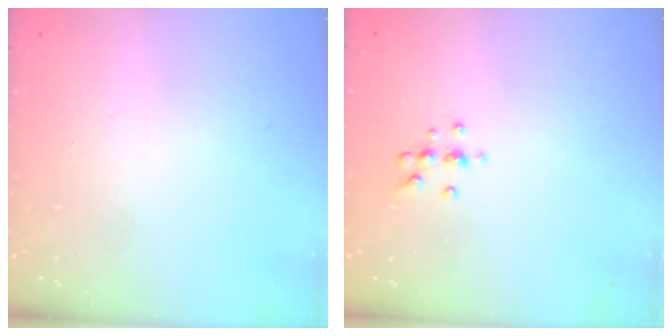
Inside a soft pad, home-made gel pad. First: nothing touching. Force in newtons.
{"total": 5.7, "press": 5.7, "slide": 0.8}